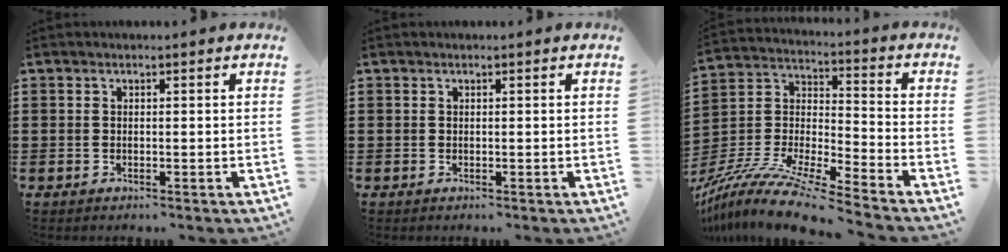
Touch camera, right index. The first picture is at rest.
{"total": 0.0}
{"total": 10.7, "force": [-9.4, 0.6, 5.0], "torque": [-0.113, -0.003, -0.197]}